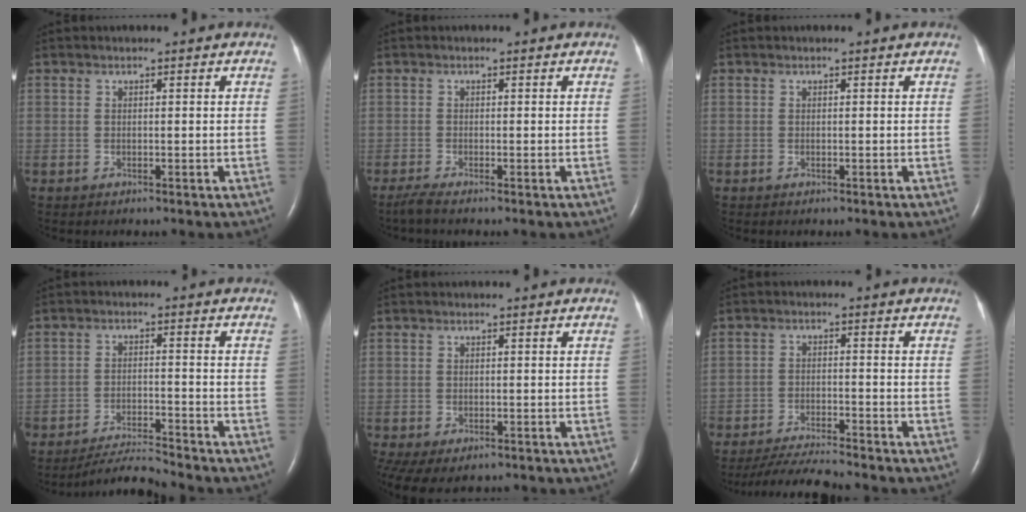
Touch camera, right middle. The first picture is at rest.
{"total": 1.3, "force": [-1.0, -0.2, 0.8], "torque": [-0.027, -0.006, -0.025]}
{"total": 0.0}
{"total": 5.3, "force": [-5.2, -1.2, 0.3], "torque": [-0.011, -0.011, -0.093]}
{"total": 8.4, "force": [-5.0, 4.9, 4.6], "torque": [-0.115, -0.014, -0.069]}
{"total": 7.4, "force": [-7.1, -0.3, 2.3], "torque": [-0.038, -0.021, -0.124]}